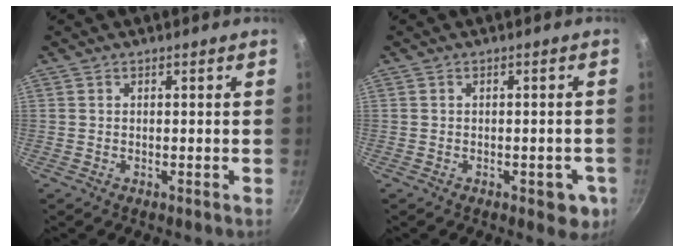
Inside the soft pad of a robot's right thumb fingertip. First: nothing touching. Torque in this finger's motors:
{"motor_torque": [0.50, 0.58, -0.18, 0.08, 0.15]}